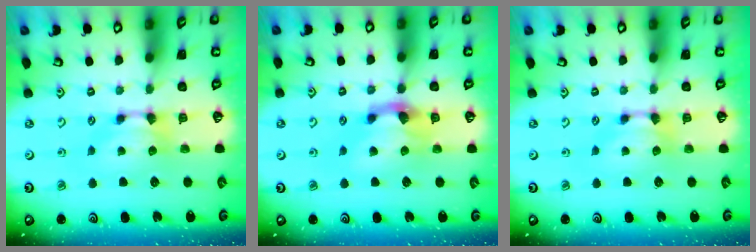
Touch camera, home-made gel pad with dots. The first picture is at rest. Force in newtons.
{"total": 2.6, "press": 1.9, "slide": 1.7}
{"total": 0.0}